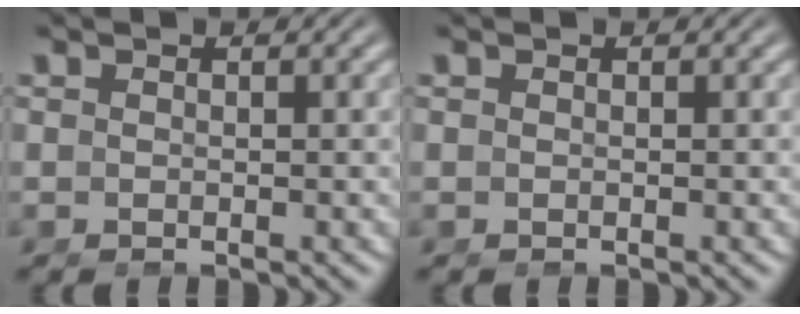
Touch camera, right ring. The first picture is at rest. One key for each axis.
{"total": 0.0}